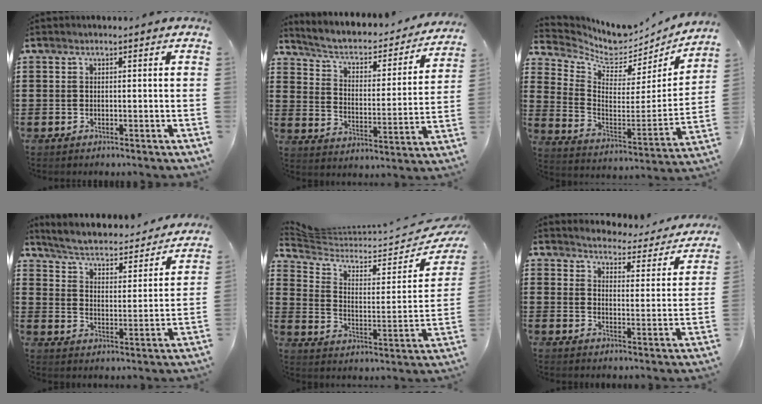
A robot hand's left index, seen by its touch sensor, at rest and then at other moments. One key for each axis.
{"total": 3.7, "fx": 2.5, "fy": 1.7, "fz": 2.1, "tx": -0.056, "ty": -0.021, "tz": 0.031}
{"total": 5.5, "fx": 5.0, "fy": 2.1, "fz": 1.3, "tx": -0.060, "ty": -0.052, "tz": 0.085}
{"total": 3.5, "fx": 3.2, "fy": 0.4, "fz": 1.4, "tx": -0.048, "ty": -0.032, "tz": 0.045}
{"total": 5.3, "fx": 4.8, "fy": 1.3, "fz": 1.7, "tx": -0.064, "ty": -0.045, "tz": 0.079}
{"total": 3.6, "fx": 3.6, "fy": 0.0, "fz": 0.2, "tx": -0.027, "ty": -0.033, "tz": 0.056}